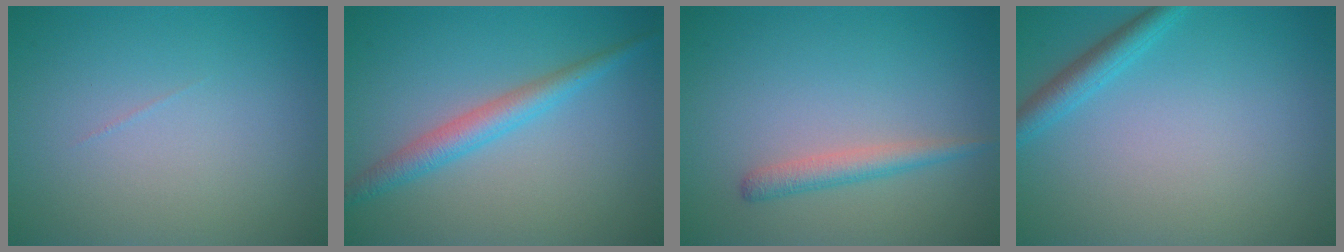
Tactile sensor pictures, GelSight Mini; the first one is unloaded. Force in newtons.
{"total": 2.9, "press": 2.9, "slide": 0.0}
{"total": 1.9, "press": 1.9, "slide": 0.0}
{"total": 2.2, "press": 2.2, "slide": 0.1}